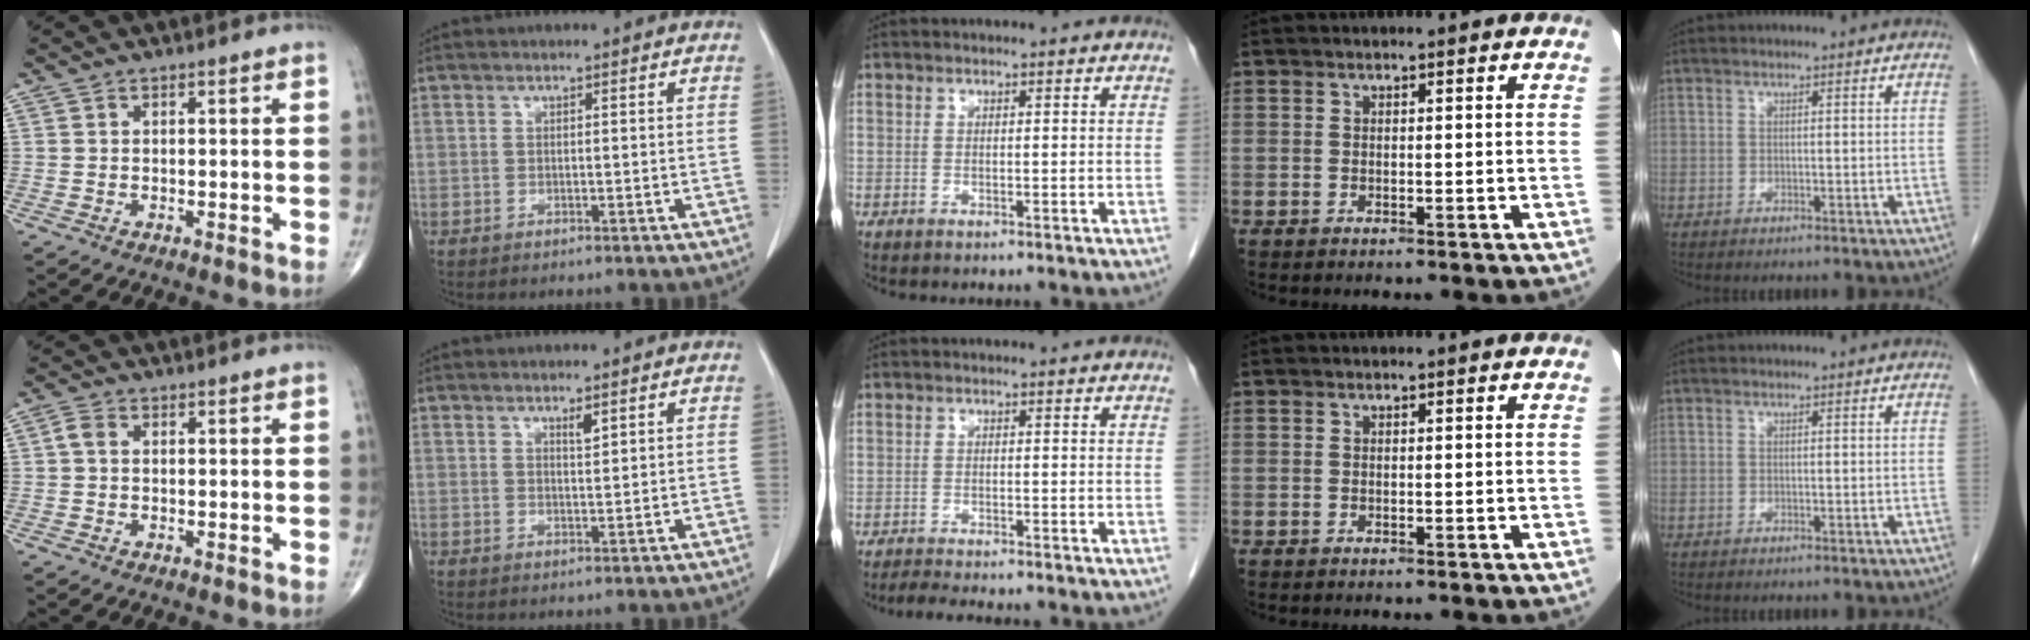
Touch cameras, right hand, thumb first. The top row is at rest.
{"thumb": {"total": 1.9, "force": [0.1, 1.3, 1.4], "torque": [-0.027, 0.005, -0.001]}, "index": {"total": 1.4, "force": [1.0, 0.2, 1.0], "torque": [-0.019, -0.005, 0.016]}, "middle": {"total": 2.9, "force": [-2.6, -0.2, 1.2], "torque": [-0.026, -0.012, -0.043]}}